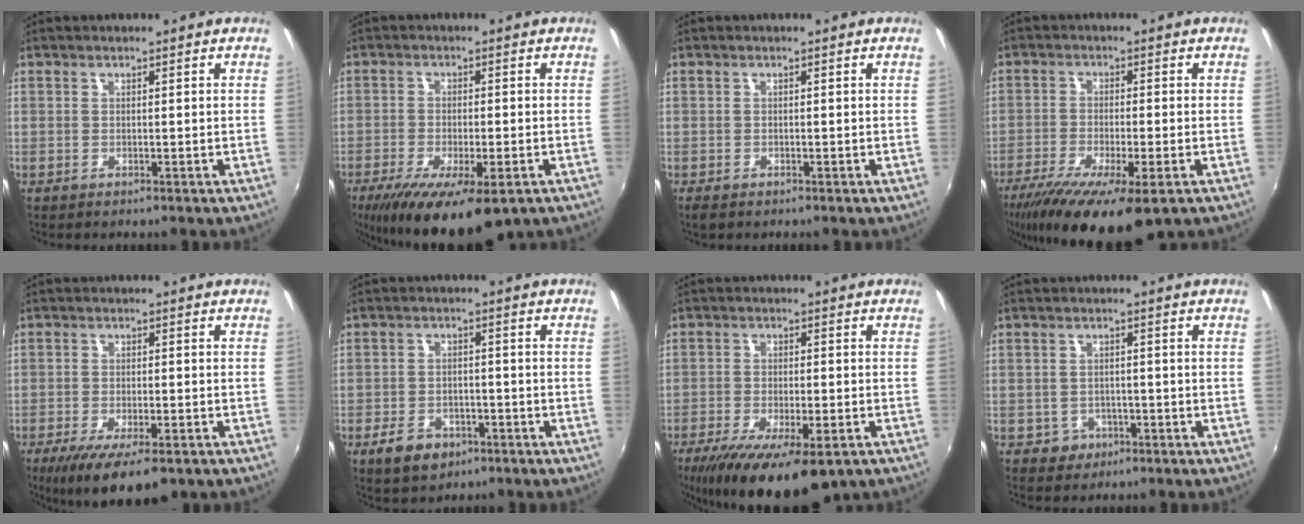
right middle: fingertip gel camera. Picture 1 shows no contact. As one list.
[{"total": 15.7, "force": [-9.8, 5.0, 11.3], "torque": [-0.217, -0.053, -0.150]}, {"total": 1.8, "force": [-1.2, 1.0, 1.0], "torque": [-0.022, -0.009, -0.019]}, {"total": 14.7, "force": [-9.2, 3.2, 11.0], "torque": [-0.216, -0.055, -0.151]}, {"total": 11.0, "force": [-7.1, 3.5, 7.7], "torque": [-0.152, -0.034, -0.114]}, {"total": 6.8, "force": [-4.0, 4.4, 3.3], "torque": [-0.089, -0.001, -0.060]}, {"total": 17.1, "force": [-11.1, 5.6, 11.8], "torque": [-0.227, -0.056, -0.168]}, {"total": 4.0, "force": [-1.9, 3.5, 0.7], "torque": [-0.025, 0.004, -0.025]}]